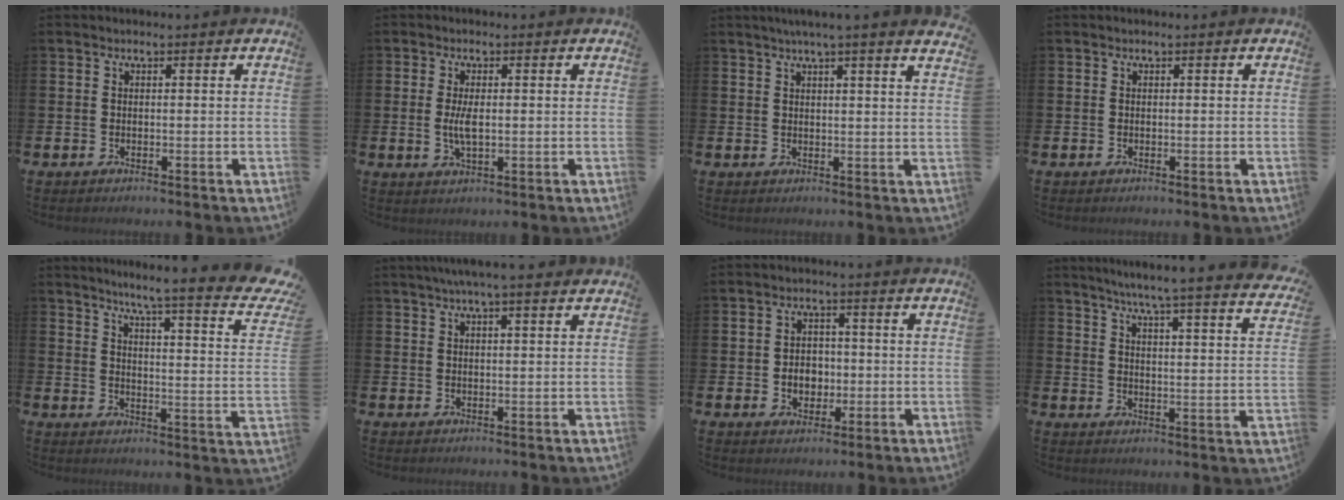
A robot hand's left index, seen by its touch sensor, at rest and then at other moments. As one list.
[{"total": 3.3, "force": [0.2, 1.2, 3.1], "torque": [-0.057, 0.004, 0.001]}, {"total": 3.5, "force": [3.2, -0.9, 1.2], "torque": [-0.024, -0.014, 0.056]}, {"total": 0.0}, {"total": 5.8, "force": [4.8, -0.1, 3.3], "torque": [-0.056, -0.057, 0.066]}, {"total": 3.6, "force": [3.0, -0.1, 1.9], "torque": [-0.032, -0.007, 0.052]}, {"total": 3.6, "force": [-0.6, 3.0, 1.8], "torque": [-0.027, 0.002, -0.020]}, {"total": 5.7, "force": [5.2, -0.5, 2.2], "torque": [-0.060, -0.048, 0.083]}]